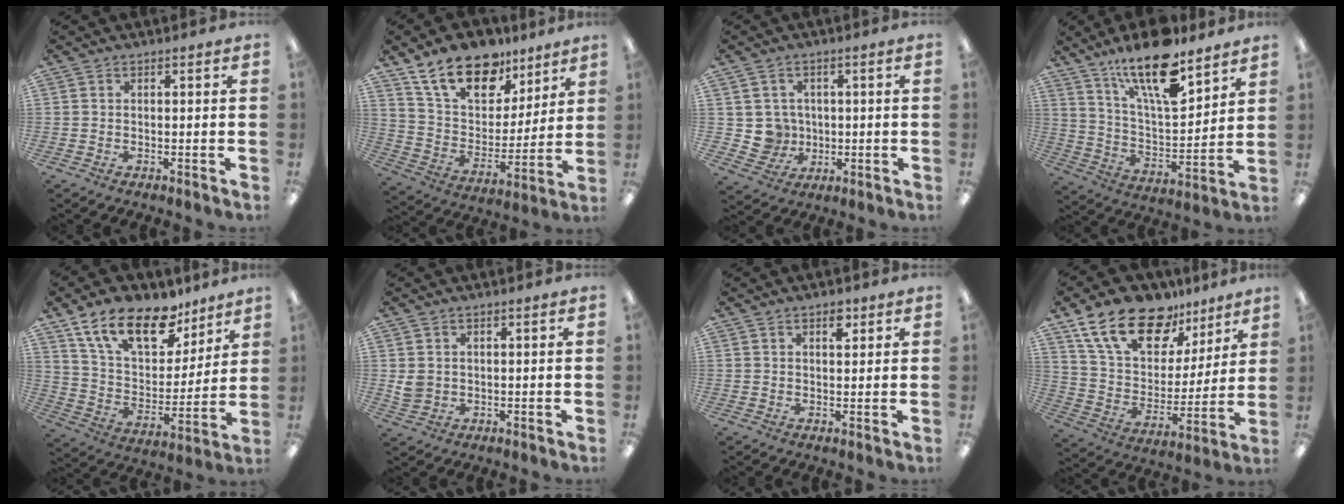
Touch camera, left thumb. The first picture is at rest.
{"total": 18.2, "force": [12.5, 9.9, 8.7], "torque": [-0.156, -0.065, 0.227]}
{"total": 5.8, "force": [0.6, 5.7, 0.6], "torque": [-0.015, 0.005, 0.019]}
{"total": 19.3, "force": [13.8, 6.2, 12.0], "torque": [-0.205, -0.080, 0.230]}
{"total": 19.6, "force": [13.1, 9.6, 11.1], "torque": [-0.203, -0.065, 0.234]}
{"total": 3.2, "force": [1.1, 2.7, 1.3], "torque": [-0.019, 0.002, 0.021]}
{"total": 3.1, "force": [2.0, 1.5, 1.9], "torque": [-0.017, -0.006, 0.030]}
{"total": 19.8, "force": [13.5, 10.6, 9.9], "torque": [-0.183, -0.074, 0.244]}